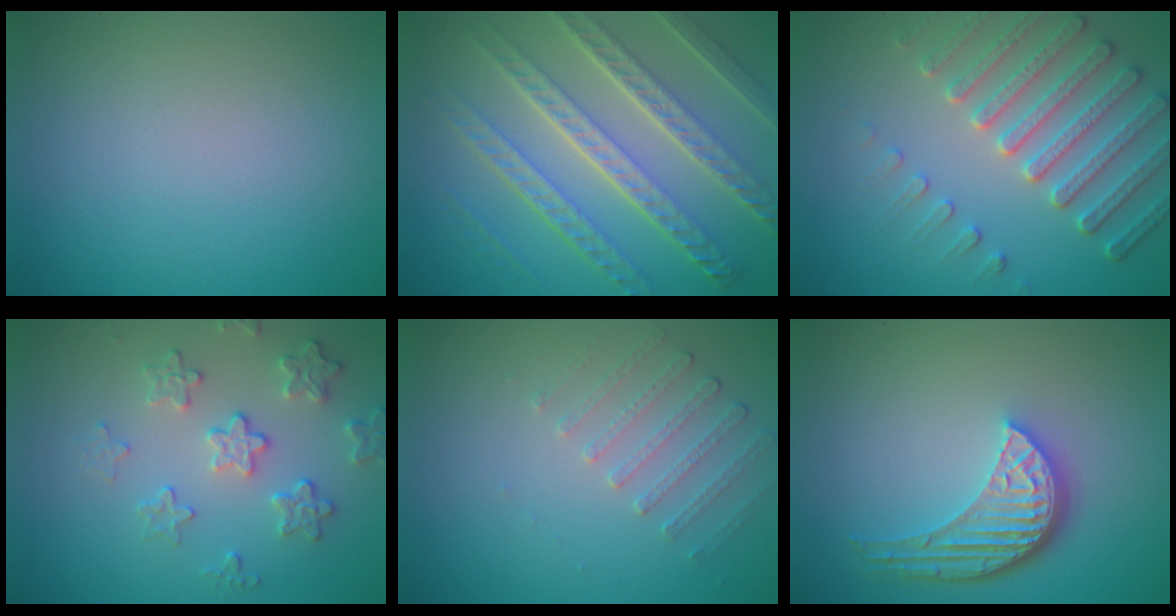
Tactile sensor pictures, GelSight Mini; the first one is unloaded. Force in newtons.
{"total": 8.7, "press": 6.2, "slide": 6.0}
{"total": 5.3, "press": 4.7, "slide": 2.4}
{"total": 3.2, "press": 2.9, "slide": 1.3}
{"total": 1.7, "press": 1.2, "slide": 1.2}
{"total": 5.2, "press": 3.9, "slide": 3.4}